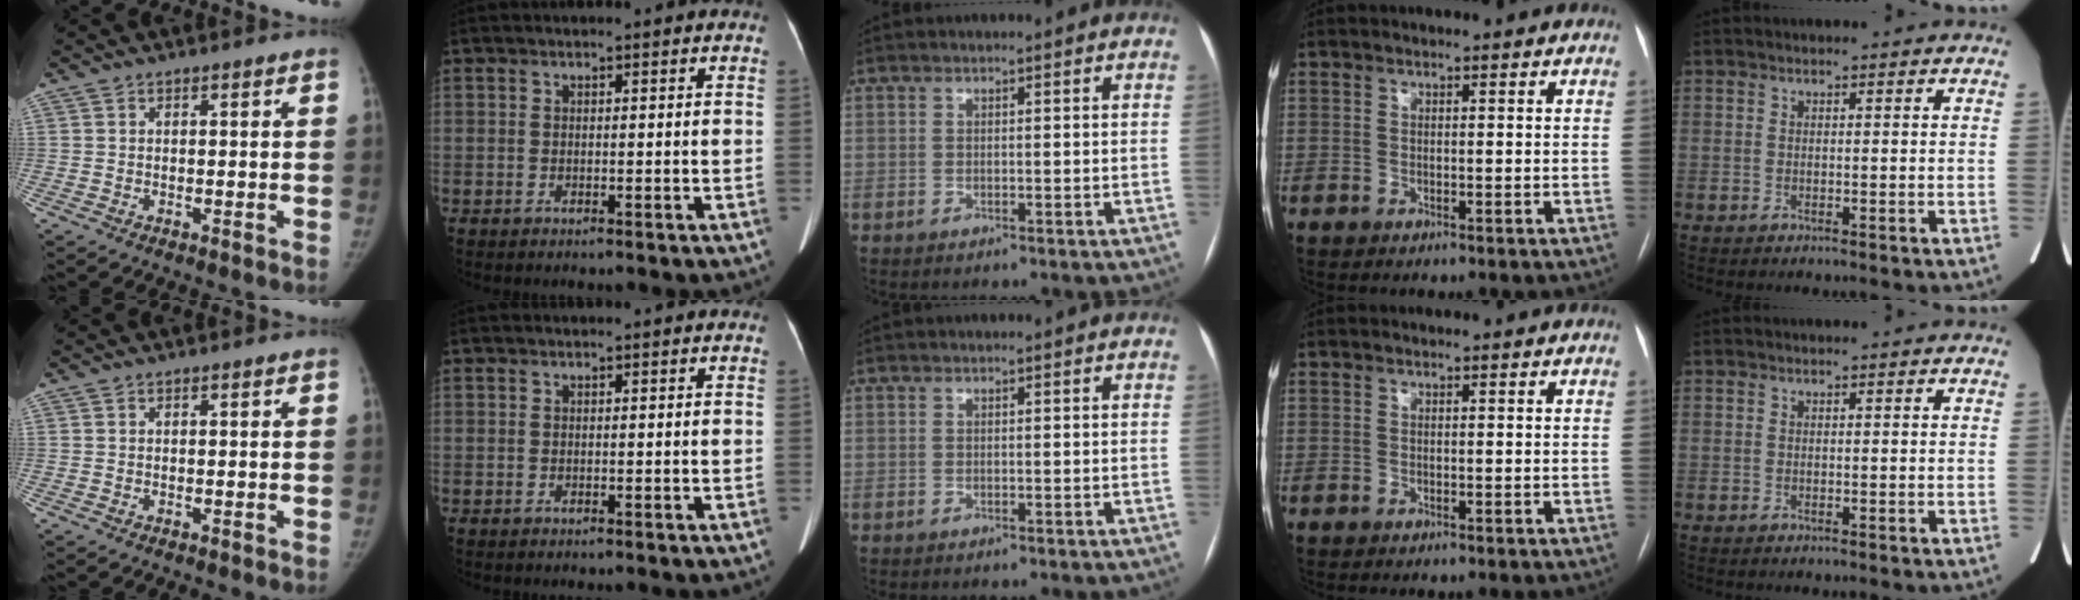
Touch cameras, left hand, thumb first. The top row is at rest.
{}